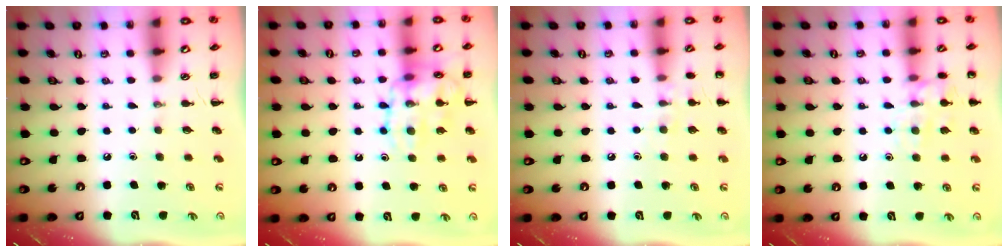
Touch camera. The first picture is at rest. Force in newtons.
{"total": 15.8, "press": 15.7, "slide": 1.4}
{"total": 6.8, "press": 6.5, "slide": 2.1}
{"total": 10.9, "press": 10.9, "slide": 0.8}